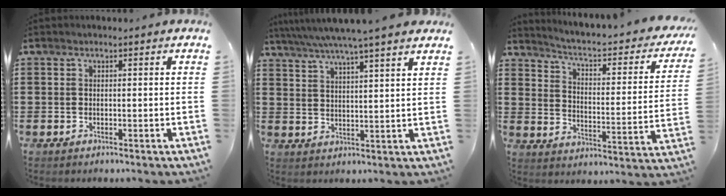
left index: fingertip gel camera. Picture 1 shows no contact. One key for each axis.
{"total": 5.8, "fx": 4.9, "fy": -0.7, "fz": 3.0, "tx": -0.072, "ty": -0.022, "tz": 0.084}
{"total": 3.5, "fx": 2.7, "fy": 0.3, "fz": 2.3, "tx": -0.061, "ty": -0.031, "tz": 0.032}